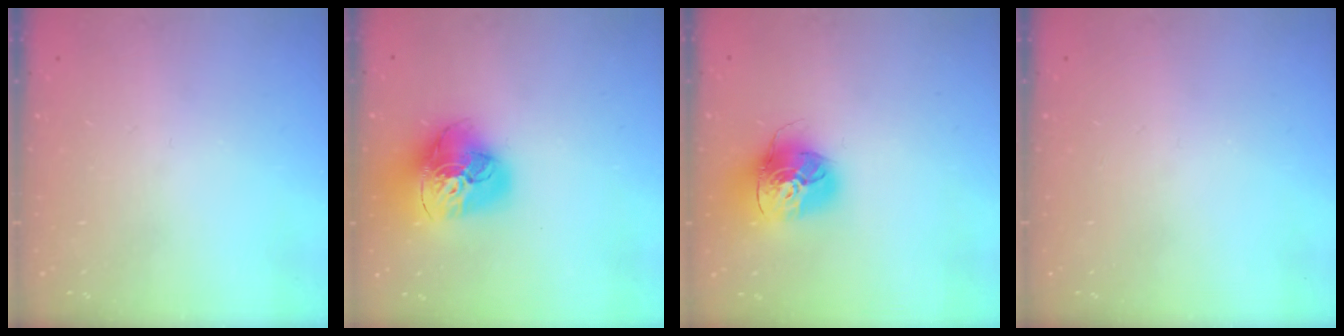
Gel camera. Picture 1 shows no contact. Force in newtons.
{"total": 21.0, "press": 20.9, "slide": 2.1}
{"total": 16.6, "press": 16.6, "slide": 1.6}
{"total": 0.0}